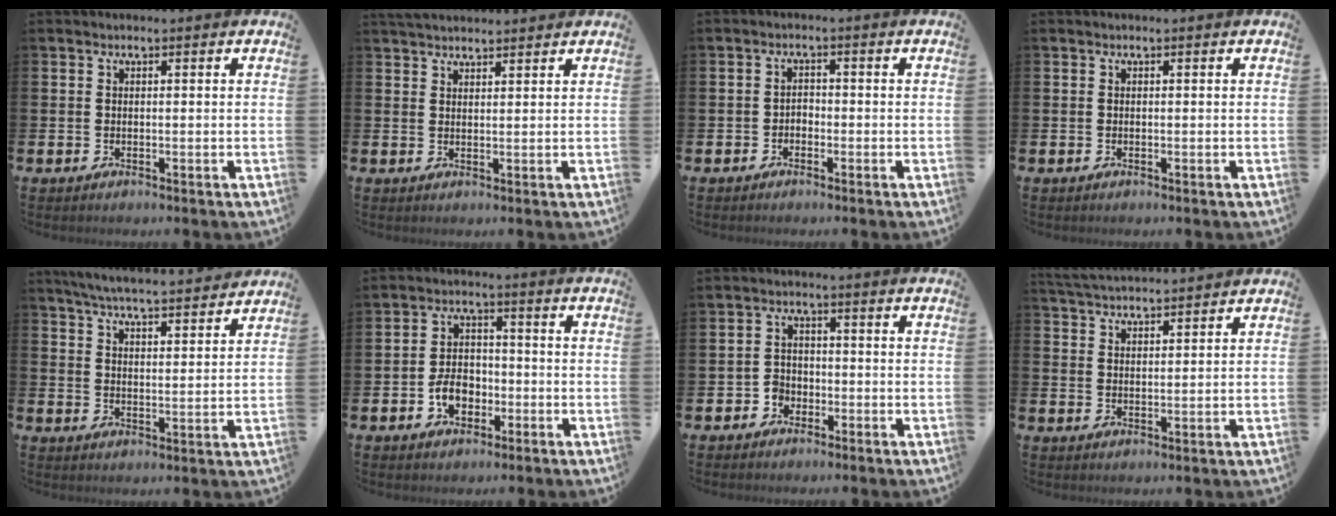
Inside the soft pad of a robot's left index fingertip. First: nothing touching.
{"total": 2.8, "force": [2.7, 0.5, 0.4], "torque": [-0.013, -0.008, 0.050]}
{"total": 1.4, "force": [-1.1, 0.8, 0.3], "torque": [-0.007, 0.002, -0.025]}
{"total": 0.0}
{"total": 6.0, "force": [5.9, 0.2, 1.2], "torque": [-0.040, -0.040, 0.103]}
{"total": 4.7, "force": [-2.0, 3.3, 2.7], "torque": [-0.040, 0.004, -0.040]}
{"total": 2.6, "force": [-1.8, 1.9, 0.4], "torque": [-0.019, 0.008, -0.040]}
{"total": 3.8, "force": [3.7, 0.2, 0.3], "torque": [-0.022, -0.017, 0.069]}